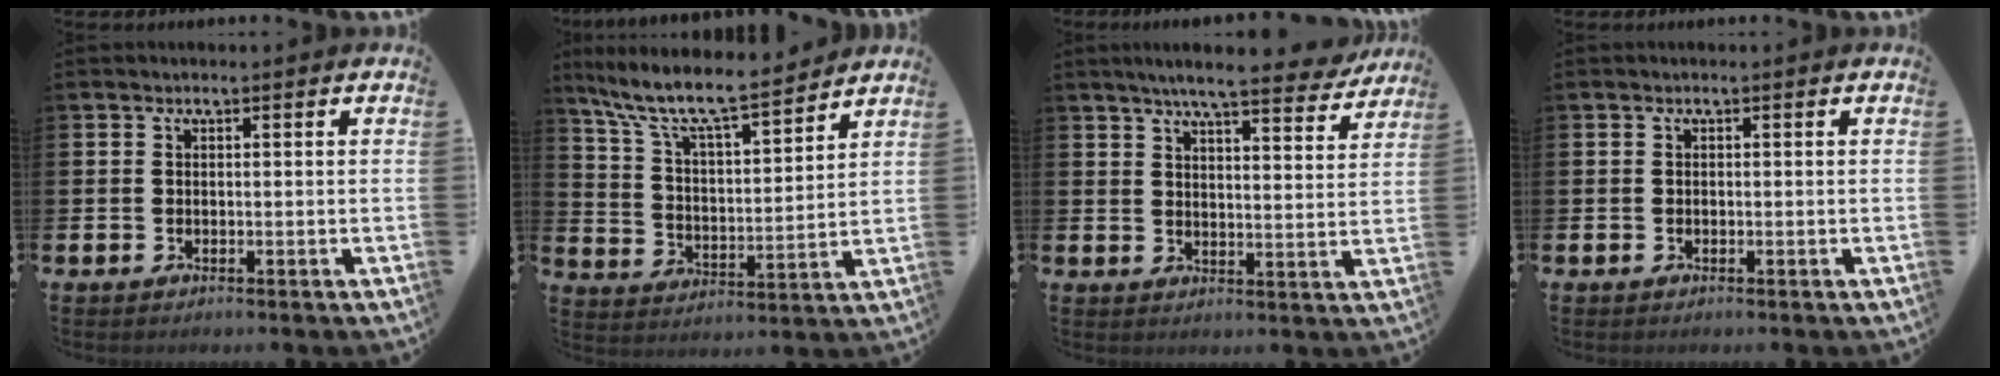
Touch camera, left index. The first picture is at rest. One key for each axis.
{"total": 9.5, "fx": 8.6, "fy": 1.4, "fz": 3.8, "tx": -0.116, "ty": -0.057, "tz": 0.146}
{"total": 6.9, "fx": 6.3, "fy": 0.7, "fz": 2.9, "tx": -0.050, "ty": -0.035, "tz": 0.103}
{"total": 0.0}